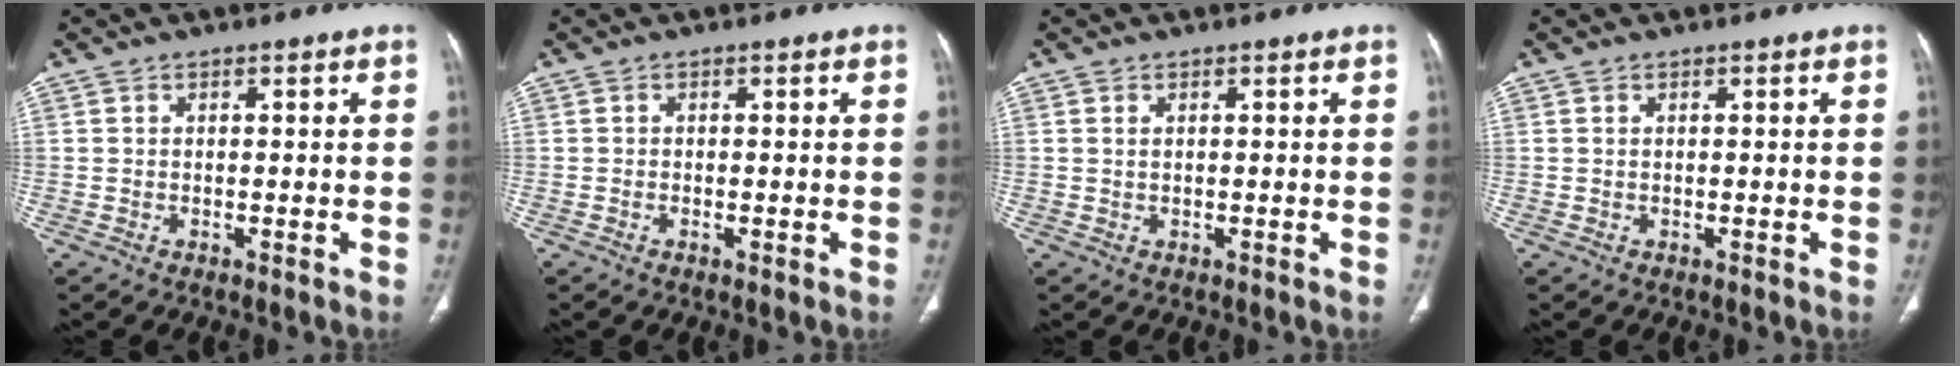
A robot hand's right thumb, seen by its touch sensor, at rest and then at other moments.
{"total": 0.7, "force": [-0.3, 0.3, 0.6], "torque": [-0.012, -0.001, -0.005]}
{"total": 0.7, "force": [0.4, 0.4, 0.5], "torque": [-0.013, 0.002, 0.008]}
{"total": 0.0}